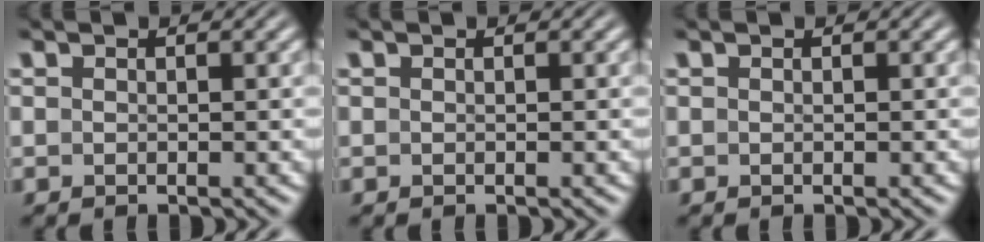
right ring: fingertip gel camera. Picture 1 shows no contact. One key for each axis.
{"total": 0.0}
{"total": 0.0}